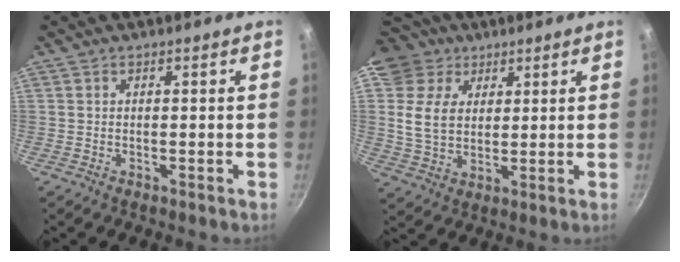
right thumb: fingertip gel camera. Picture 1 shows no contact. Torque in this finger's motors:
{"motor_torque": [-0.29, 0.67, 0.14, 0.01, 0.08]}